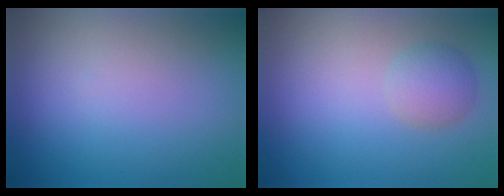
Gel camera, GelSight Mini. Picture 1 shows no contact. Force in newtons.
{"total": 2.4, "press": 2.4, "slide": 0.0}